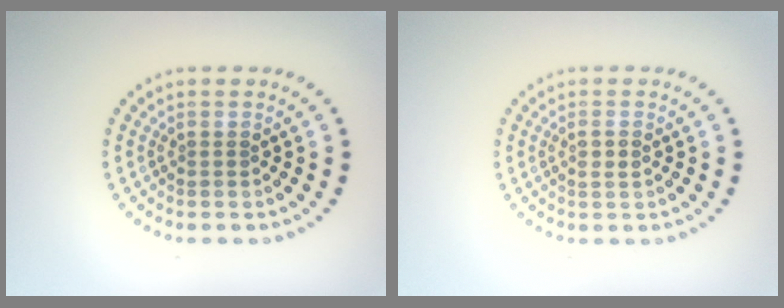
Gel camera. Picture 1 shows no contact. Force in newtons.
{"total": 1.1, "press": 1.0, "slide": 0.5}